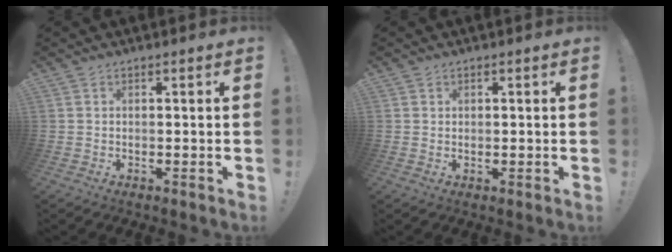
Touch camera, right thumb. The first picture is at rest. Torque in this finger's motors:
{"motor_torque": [-0.02, -0.42, 0.01, -0.07, -0.01]}